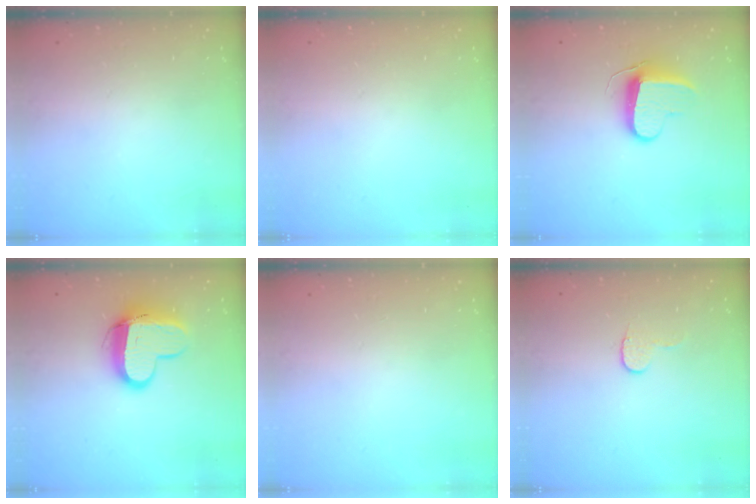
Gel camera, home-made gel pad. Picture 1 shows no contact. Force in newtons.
{"total": 0.0}
{"total": 9.4, "press": 9.4, "slide": 0.5}
{"total": 12.4, "press": 12.4, "slide": 1.2}
{"total": 0.0}
{"total": 5.7, "press": 5.7, "slide": 0.5}